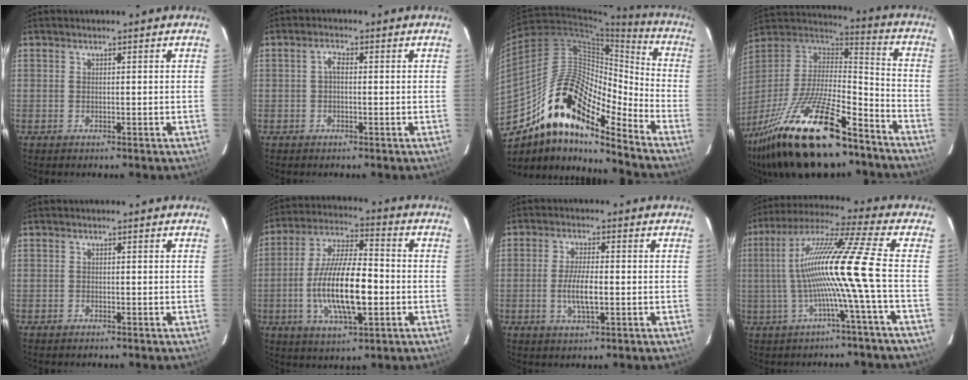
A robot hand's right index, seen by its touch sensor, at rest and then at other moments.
{"total": 1.5, "force": [-0.1, 0.8, 1.3], "torque": [-0.026, 0.008, -0.003]}
{"total": 19.1, "force": [-13.5, 5.5, 12.3], "torque": [-0.205, -0.003, -0.260]}
{"total": 27.9, "force": [-18.8, 8.8, 18.7], "torque": [-0.364, -0.034, -0.310]}
{"total": 0.6, "force": [-0.6, 0.2, -0.1], "torque": [-0.001, 0.001, -0.011]}
{"total": 16.4, "force": [-3.4, 5.2, 15.1], "torque": [-0.297, -0.004, -0.063]}
{"total": 5.8, "force": [-1.2, 1.6, 5.5], "torque": [-0.110, -0.003, -0.022]}
{"total": 14.3, "force": [-2.1, -3.2, 13.8], "torque": [-0.247, 0.003, -0.039]}